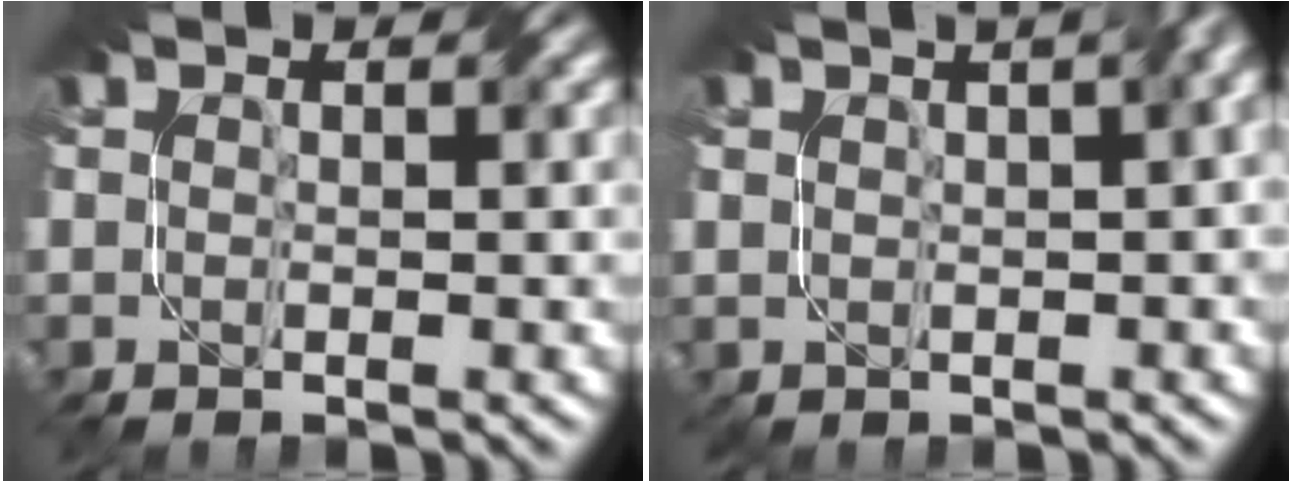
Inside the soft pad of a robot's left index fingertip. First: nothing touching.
{"total": 8.4, "force": [2.9, 4.3, 6.6], "torque": [-0.074, 0.031, 0.026]}